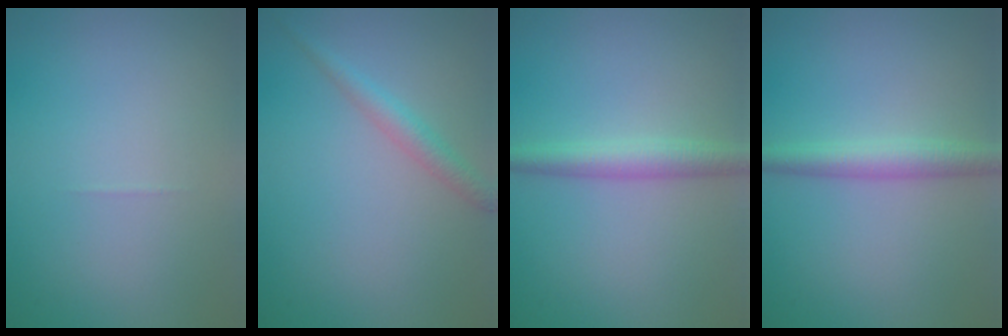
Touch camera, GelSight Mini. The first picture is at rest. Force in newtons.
{"total": 1.9, "press": 1.9, "slide": 0.1}
{"total": 2.8, "press": 2.8, "slide": 0.0}
{"total": 2.8, "press": 2.8, "slide": 0.0}